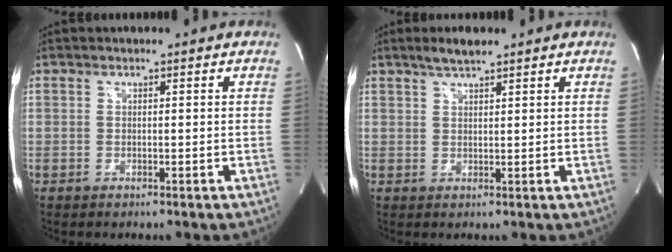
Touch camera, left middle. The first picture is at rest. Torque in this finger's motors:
{"motor_torque": [0.22, -0.12, -0.05, 0.02]}